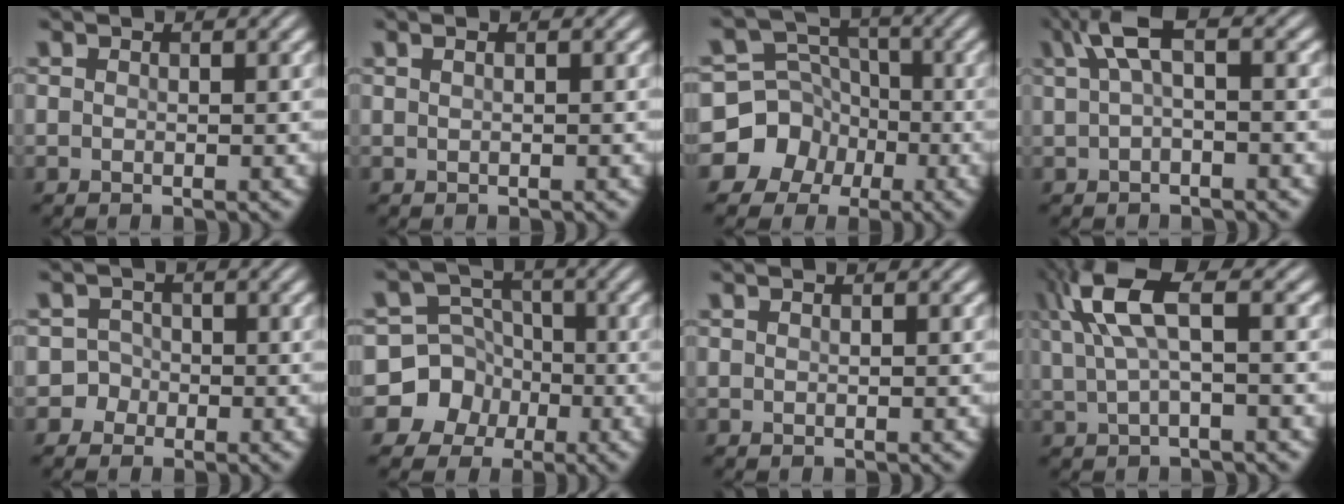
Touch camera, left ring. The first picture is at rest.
{"total": 1.0, "force": [0.4, 0.4, 0.8], "torque": [-0.010, -0.004, 0.000]}
{"total": 8.9, "force": [-4.2, 7.8, 0.8], "torque": [0.000, -0.001, -0.092]}
{"total": 3.4, "force": [1.0, 1.0, 3.1], "torque": [-0.058, 0.007, 0.013]}
{"total": 2.6, "force": [-1.4, 2.2, -0.2], "torque": [0.036, 0.009, -0.030]}
{"total": 7.1, "force": [-3.0, 6.5, 0.5], "torque": [0.011, 0.004, -0.075]}
{"total": 0.0}
{"total": 5.7, "force": [1.8, 1.8, 5.1], "torque": [-0.108, 0.012, 0.033]}